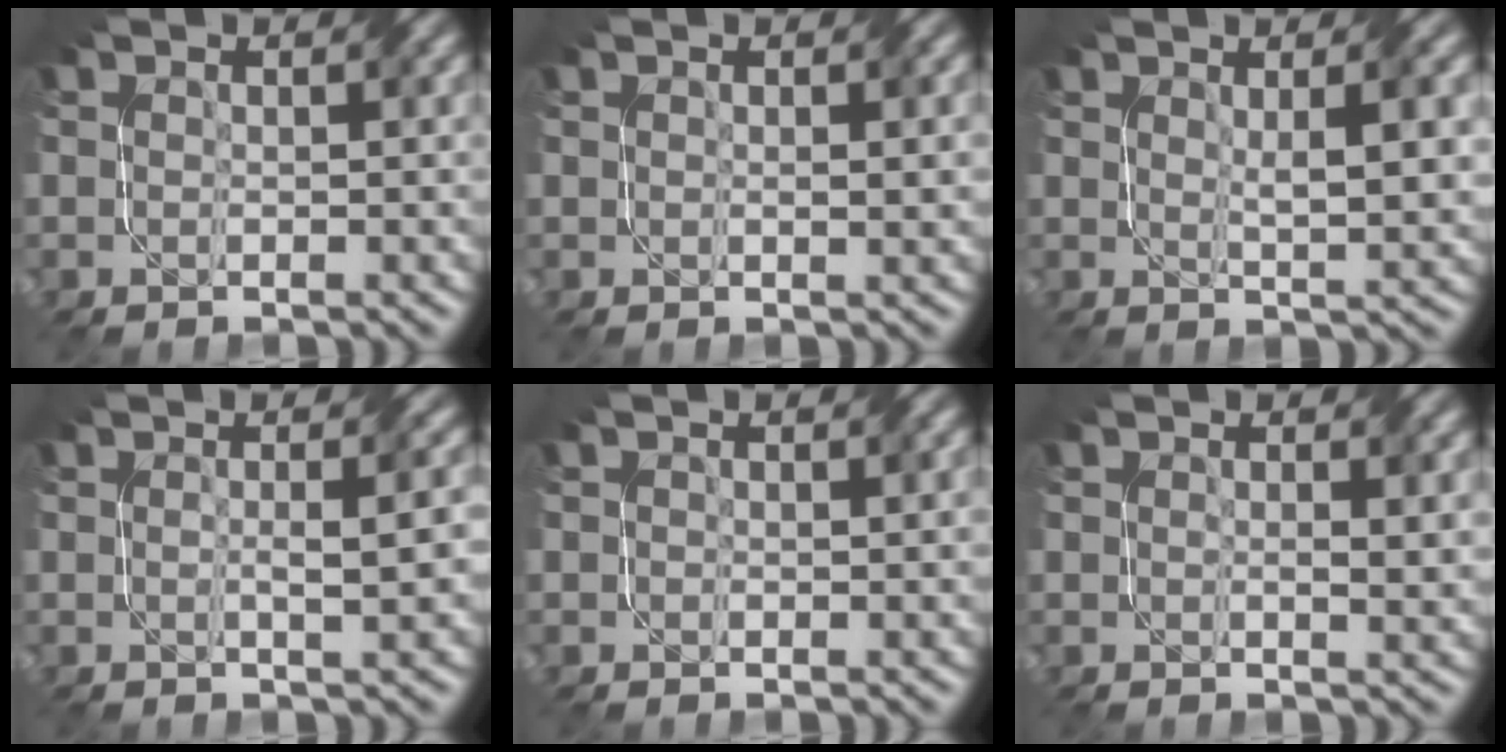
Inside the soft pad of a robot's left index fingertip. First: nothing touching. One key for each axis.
{"total": 1.1, "fx": 0.3, "fy": 0.3, "fz": 1.0, "tx": -0.015, "ty": -0.001, "tz": 0.008}
{"total": 4.1, "fx": 1.1, "fy": 1.0, "fz": 3.9, "tx": -0.054, "ty": 0.000, "tz": 0.022}
{"total": 2.7, "fx": 0.0, "fy": 0.6, "fz": 2.7, "tx": -0.036, "ty": 0.005, "tz": 0.001}
{"total": 1.1, "fx": 0.4, "fy": 0.7, "fz": 0.8, "tx": -0.009, "ty": 0.000, "tz": 0.008}
{"total": 1.6, "fx": 0.5, "fy": 0.4, "fz": 1.5, "tx": -0.023, "ty": -0.003, "tz": 0.013}